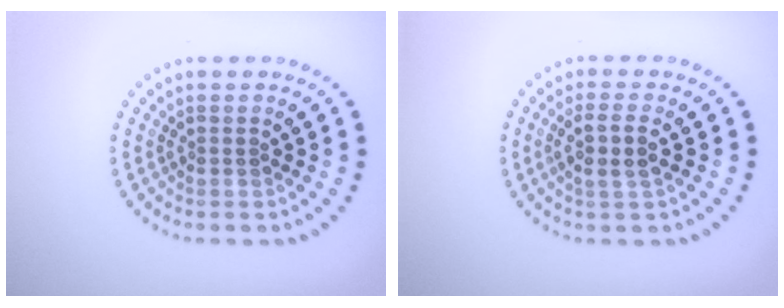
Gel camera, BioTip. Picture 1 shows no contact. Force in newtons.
{"total": 2.6, "press": 2.3, "slide": 1.1}